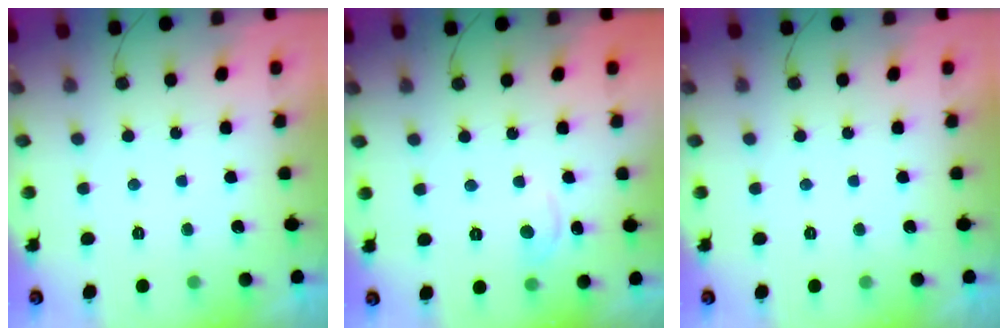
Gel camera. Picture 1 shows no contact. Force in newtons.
{"total": 2.9, "press": 2.9, "slide": 0.3}
{"total": 0.0}